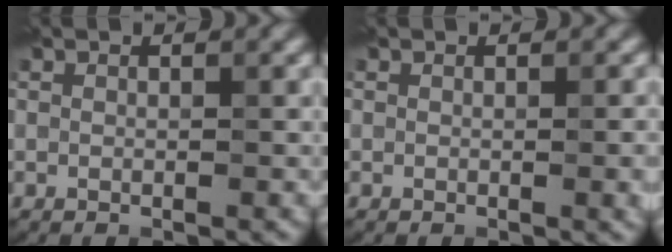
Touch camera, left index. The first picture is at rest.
{"total": 1.7, "force": [-0.1, 0.5, 1.6], "torque": [-0.017, -0.002, -0.003]}